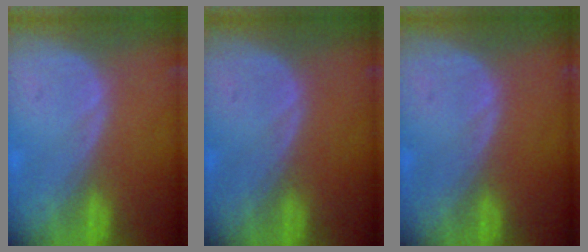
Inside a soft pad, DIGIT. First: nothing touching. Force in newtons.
{"total": 0.0}
{"total": 0.0}